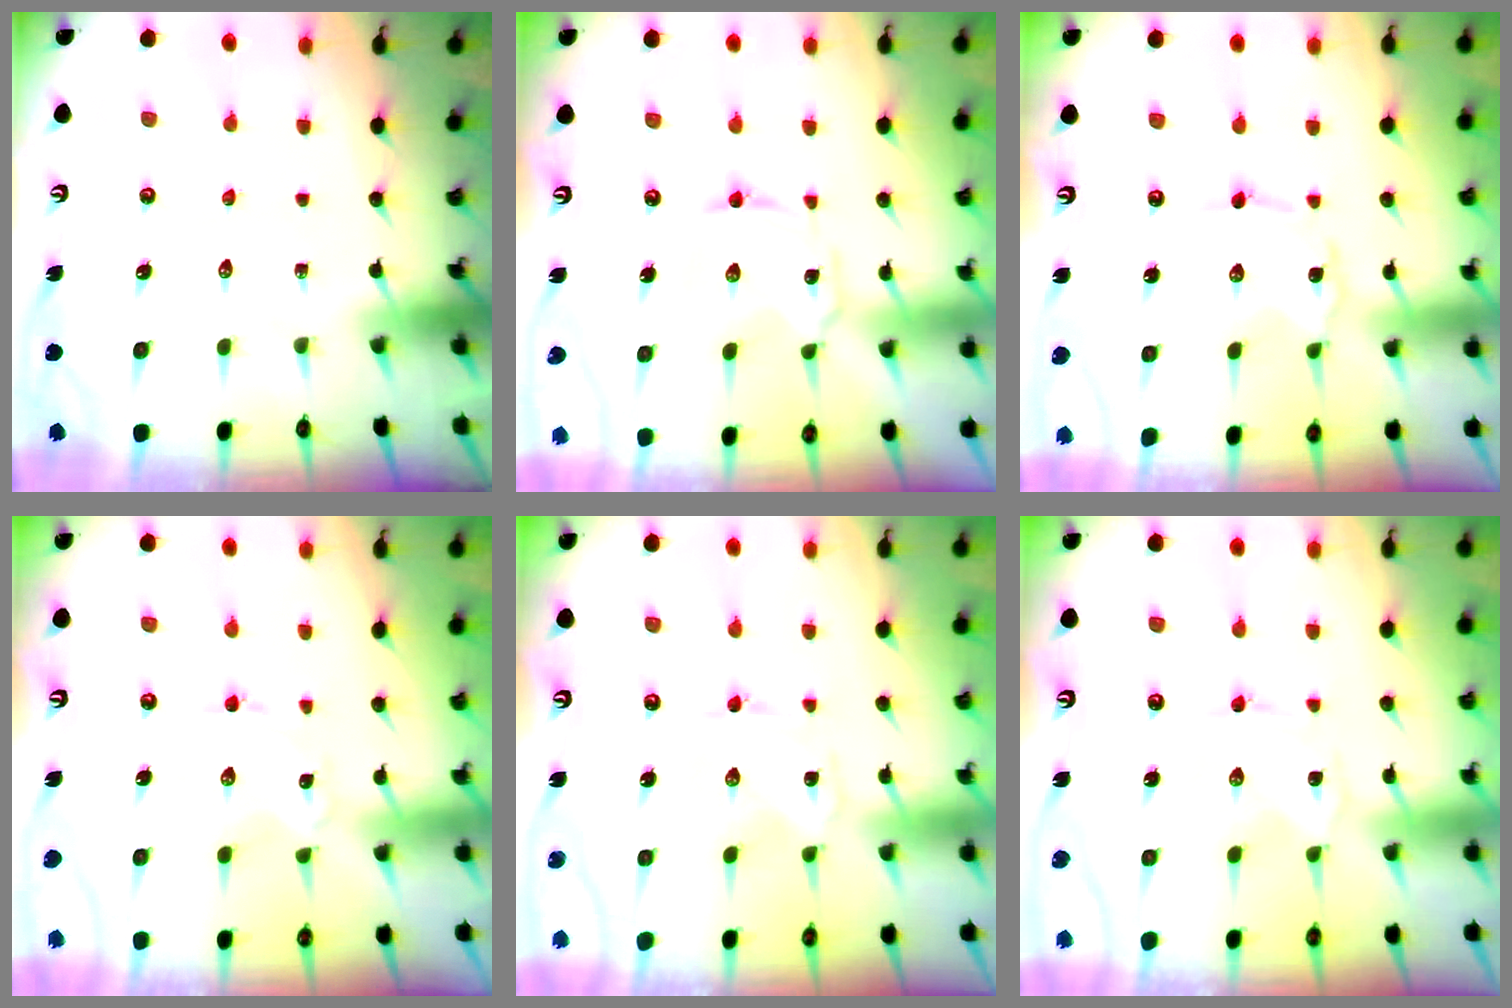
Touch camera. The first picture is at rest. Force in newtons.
{"total": 2.6, "press": 2.6, "slide": 0.3}
{"total": 1.5, "press": 1.5, "slide": 0.1}
{"total": 1.4, "press": 1.3, "slide": 0.2}
{"total": 0.0}
{"total": 0.0}